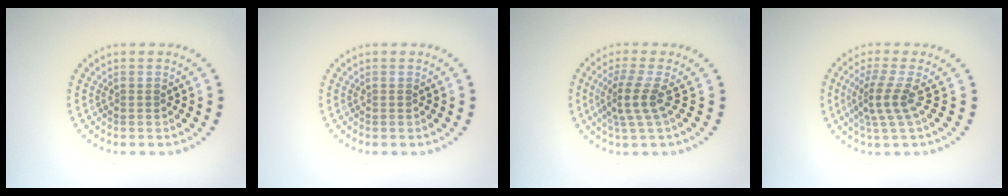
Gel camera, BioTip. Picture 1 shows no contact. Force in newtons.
{"total": 0.0}
{"total": 2.9, "press": 2.0, "slide": 2.1}
{"total": 2.9, "press": 2.0, "slide": 2.2}